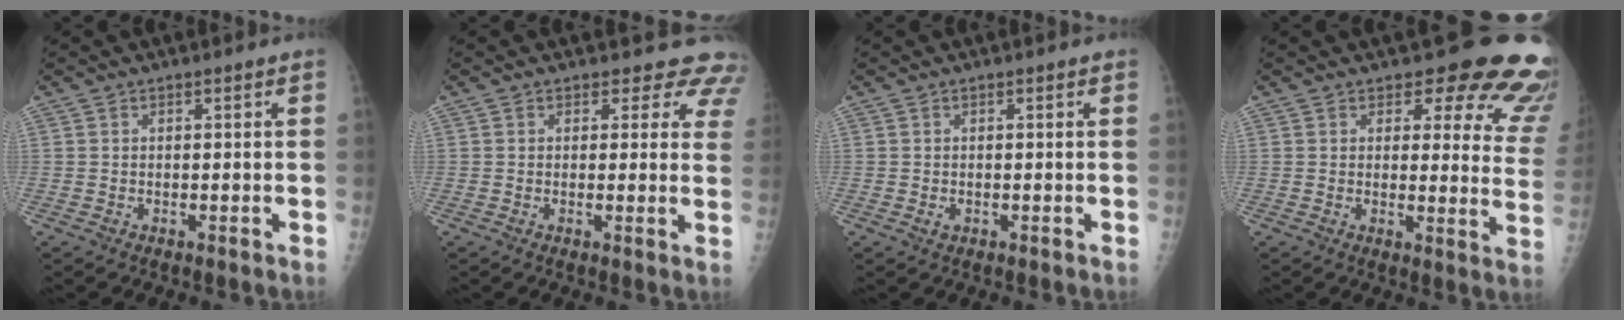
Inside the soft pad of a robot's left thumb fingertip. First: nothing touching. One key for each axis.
{"total": 7.2, "fx": 6.1, "fy": 3.8, "fz": 0.9, "tx": 0.042, "ty": -0.022, "tz": 0.039}
{"total": 0.8, "fx": -0.2, "fy": 0.6, "fz": 0.5, "tx": -0.007, "ty": 0.000, "tz": -0.001}
{"total": 16.1, "fx": 13.1, "fy": 6.3, "fz": 7.0, "tx": -0.018, "ty": -0.092, "tz": 0.121}